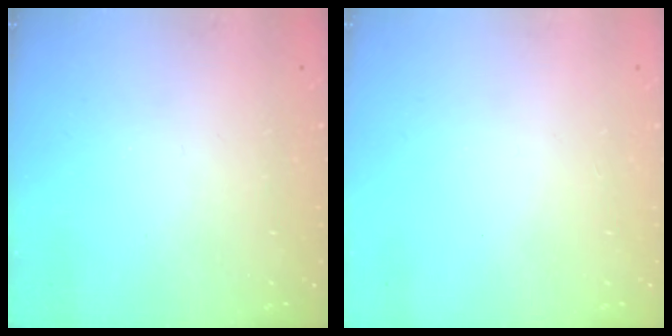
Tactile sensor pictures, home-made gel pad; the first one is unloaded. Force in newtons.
{"total": 0.0}